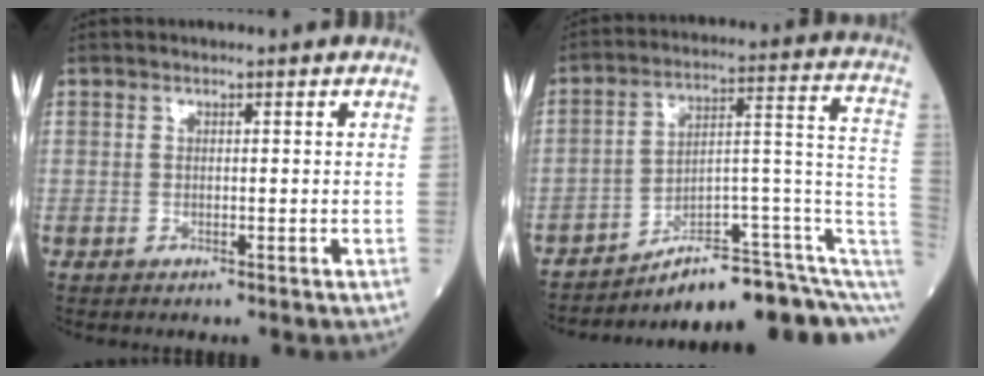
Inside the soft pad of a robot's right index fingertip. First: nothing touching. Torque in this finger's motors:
{"motor_torque": [0.85, -1.30, 0.17, 0.06]}